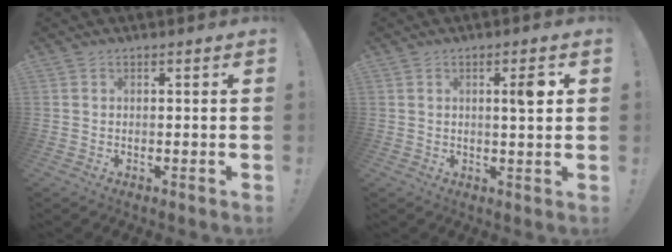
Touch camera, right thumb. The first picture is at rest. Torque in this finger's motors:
{"motor_torque": [-0.22, 0.22, 0.65, 0.29, 0.00]}